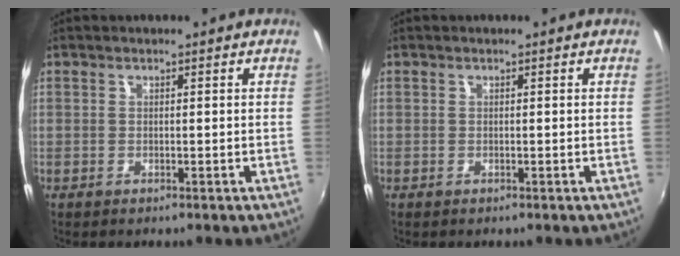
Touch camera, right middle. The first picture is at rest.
{"total": 0.0}